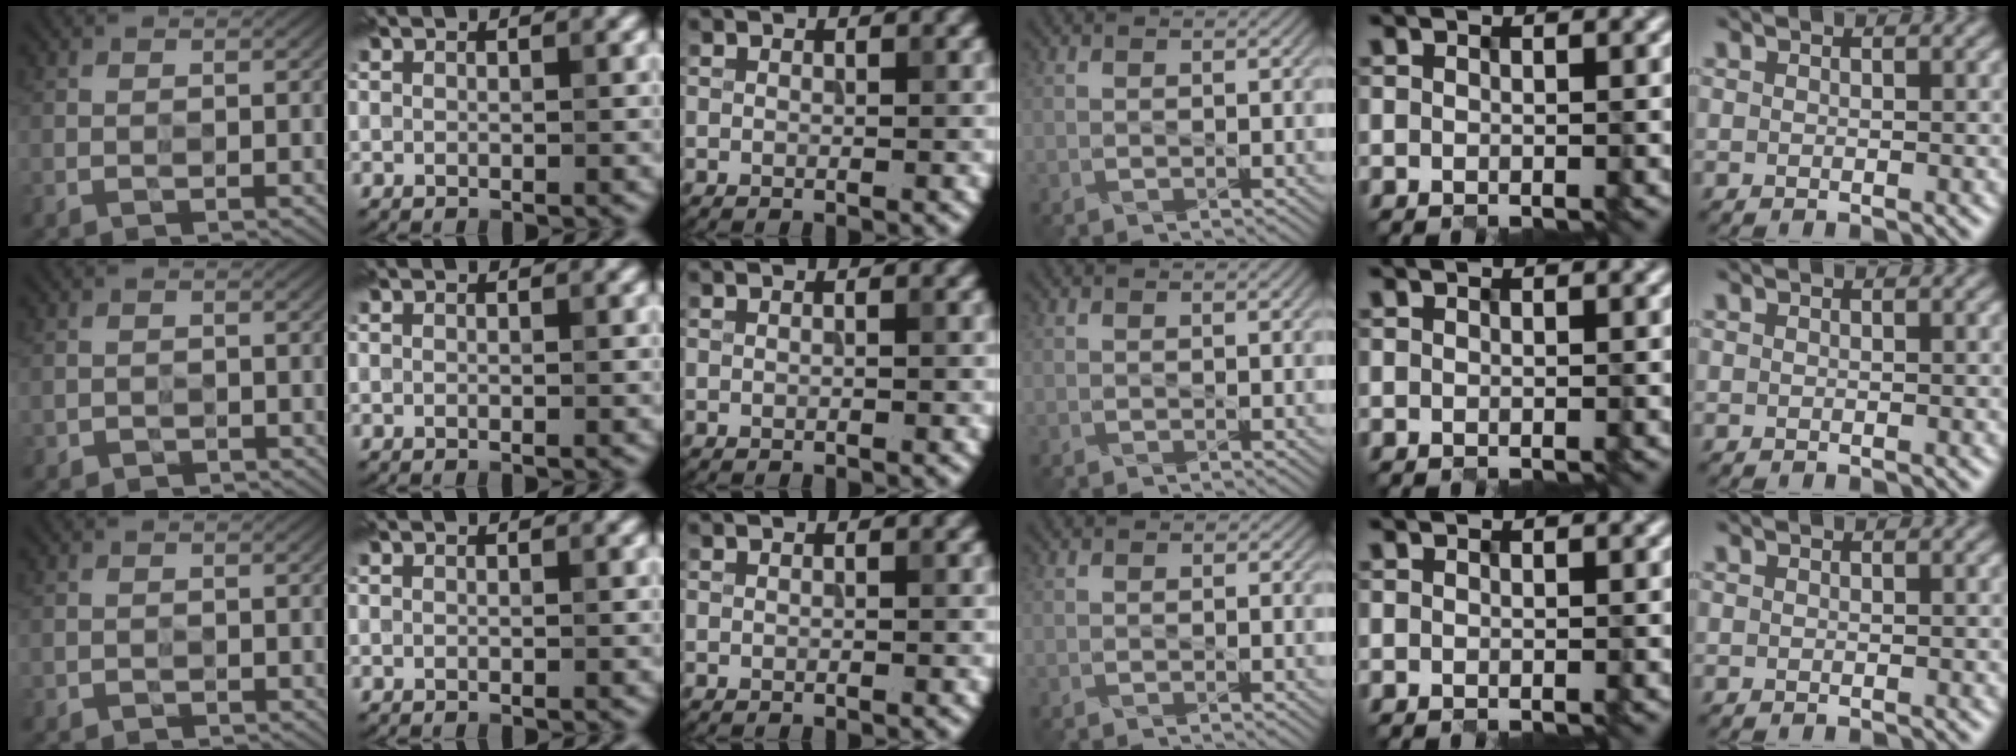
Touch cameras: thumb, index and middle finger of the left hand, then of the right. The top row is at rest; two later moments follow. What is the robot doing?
{"motion": "insert", "object": "connector and pipe"}